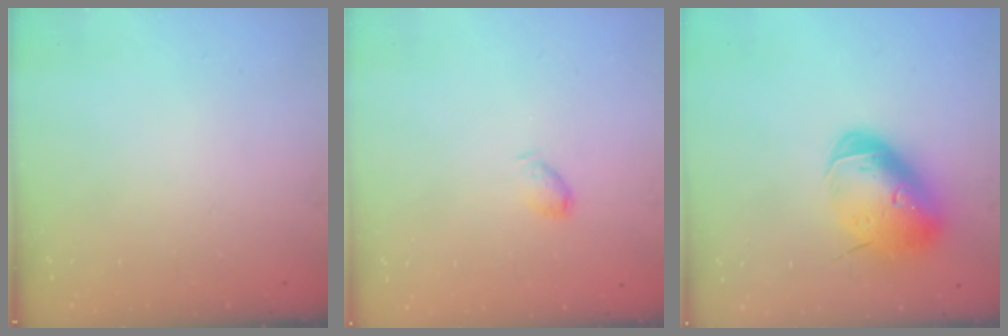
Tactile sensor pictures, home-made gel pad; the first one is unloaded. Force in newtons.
{"total": 3.7, "press": 3.7, "slide": 0.7}
{"total": 16.7, "press": 16.5, "slide": 2.6}